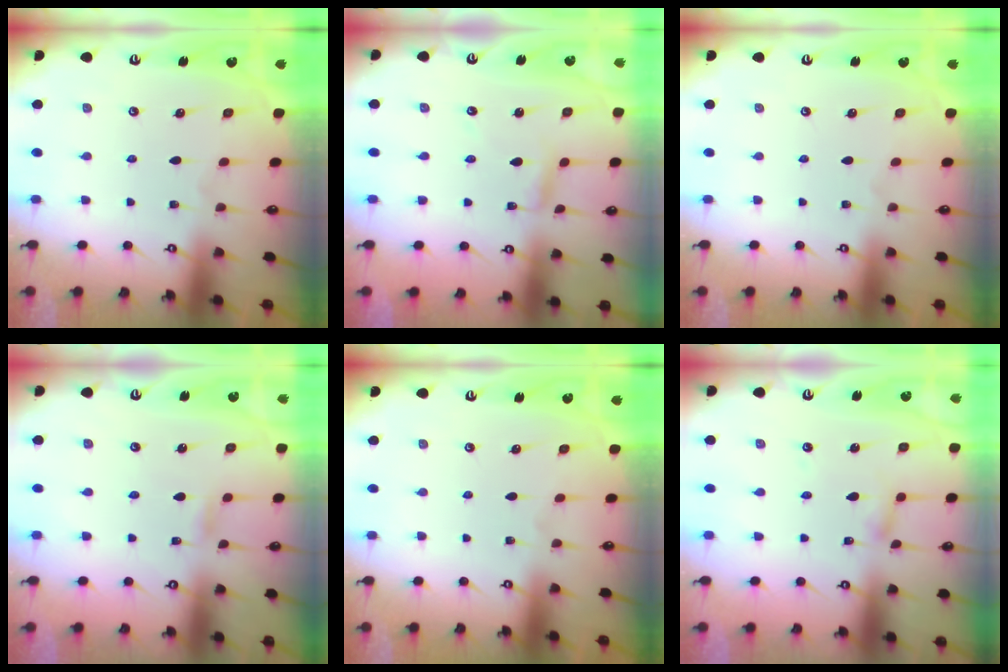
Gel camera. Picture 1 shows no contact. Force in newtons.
{"total": 3.1, "press": 3.1, "slide": 0.2}
{"total": 0.0}
{"total": 4.6, "press": 4.6, "slide": 0.5}
{"total": 0.0}
{"total": 2.7, "press": 2.7, "slide": 0.3}